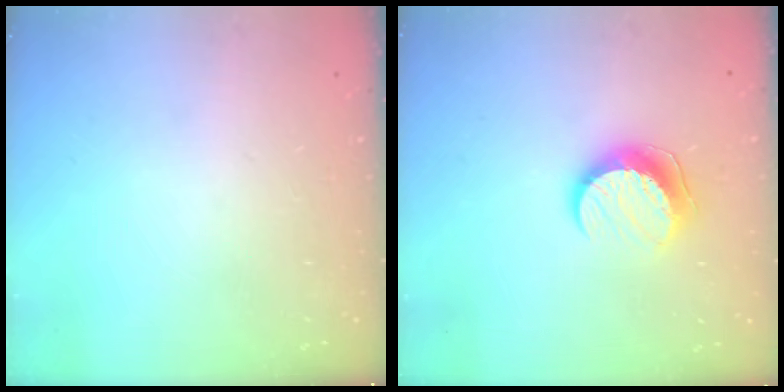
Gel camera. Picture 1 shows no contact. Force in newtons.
{"total": 9.9, "press": 9.9, "slide": 0.5}